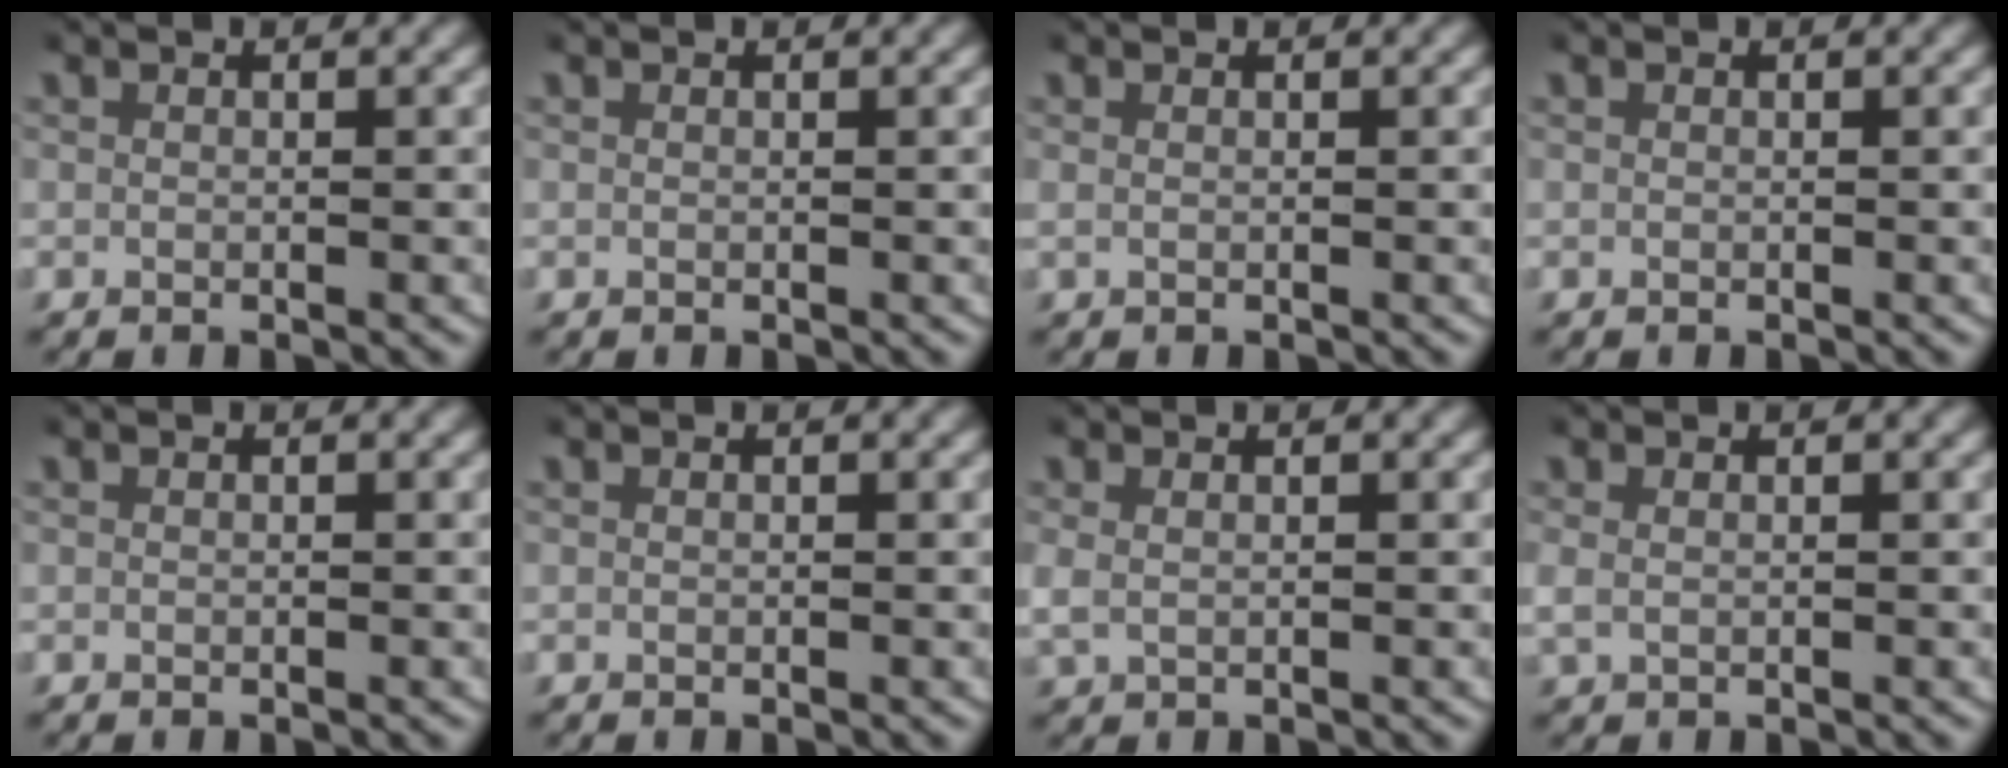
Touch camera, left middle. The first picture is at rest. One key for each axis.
{"total": 0.0}
{"total": 0.5, "fx": 0.2, "fy": 0.0, "fz": 0.5, "tx": -0.010, "ty": 0.000, "tz": 0.003}
{"total": 0.0}
{"total": 0.0}
{"total": 0.0}
{"total": 1.6, "fx": 0.3, "fy": 1.2, "fz": 1.1, "tx": -0.038, "ty": -0.004, "tz": 0.012}
{"total": 1.3, "fx": 0.2, "fy": 0.9, "fz": 0.9, "tx": -0.031, "ty": -0.004, "tz": 0.008}